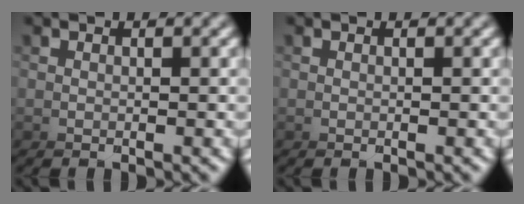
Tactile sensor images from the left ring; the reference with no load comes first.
{"total": 0.0}